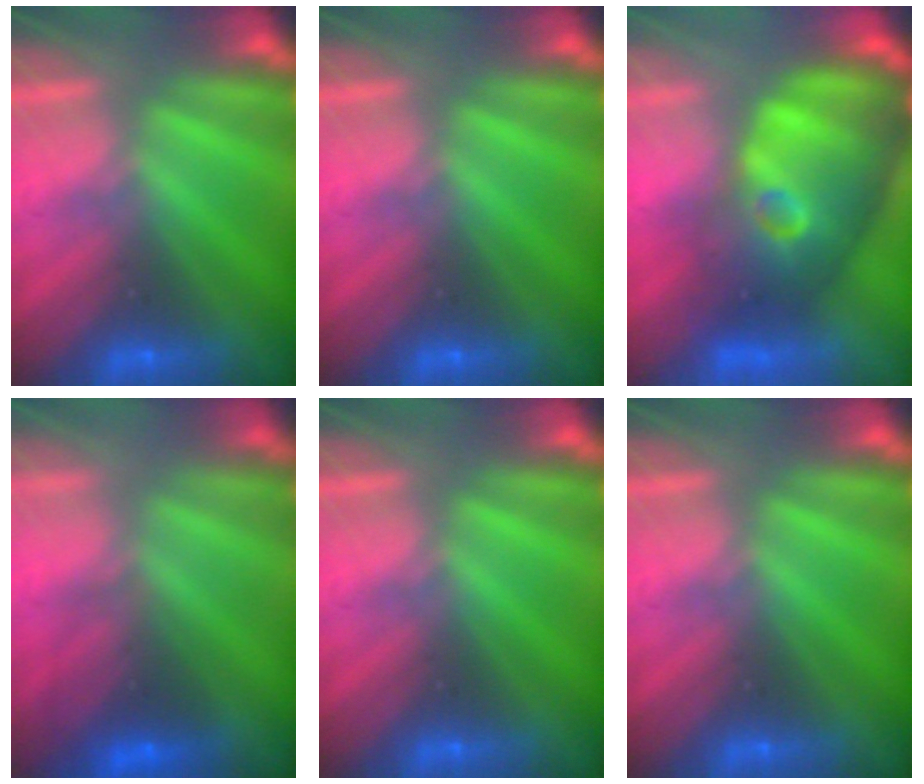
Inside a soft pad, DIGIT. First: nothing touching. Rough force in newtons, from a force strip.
{"total": 0.0}
{"total": 10.9}
{"total": 2.7}
{"total": 0.0}
{"total": 0.0}